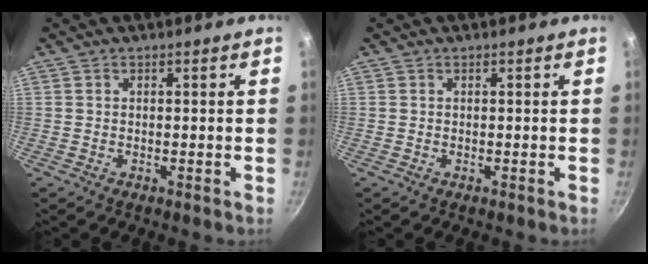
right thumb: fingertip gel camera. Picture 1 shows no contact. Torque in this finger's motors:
{"motor_torque": [-0.23, 0.21, -0.06, -0.03, 0.00]}